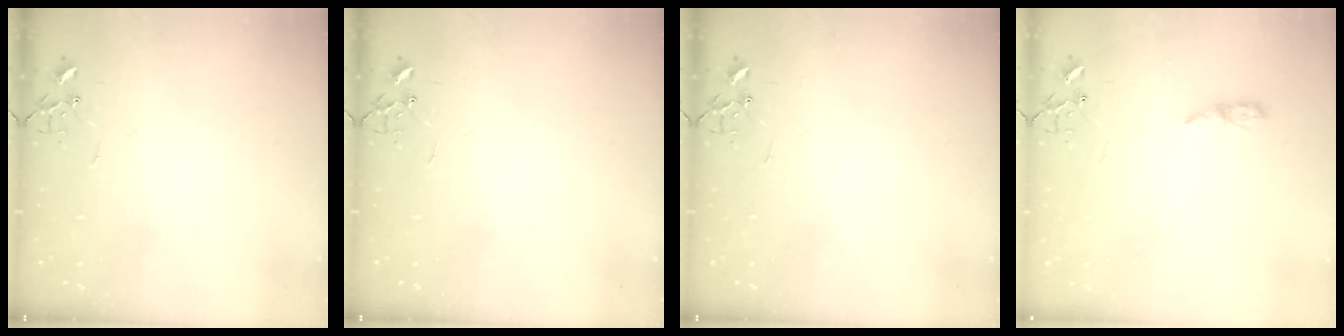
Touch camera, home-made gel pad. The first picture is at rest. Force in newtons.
{"total": 0.0}
{"total": 0.0}
{"total": 5.1, "press": 5.1, "slide": 0.6}